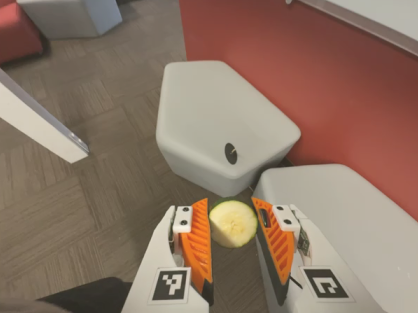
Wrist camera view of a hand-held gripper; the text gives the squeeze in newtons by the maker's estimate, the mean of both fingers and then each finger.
{"total": 11.7, "left": 12.4, "right": 11.1}